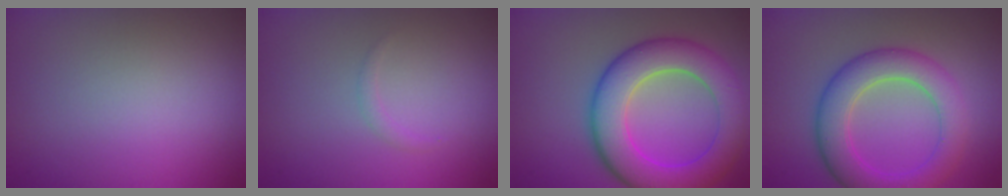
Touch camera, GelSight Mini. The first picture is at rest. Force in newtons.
{"total": 0.7, "press": 0.7, "slide": 0.1}
{"total": 8.5, "press": 8.5, "slide": 0.6}
{"total": 5.9, "press": 5.9, "slide": 0.0}